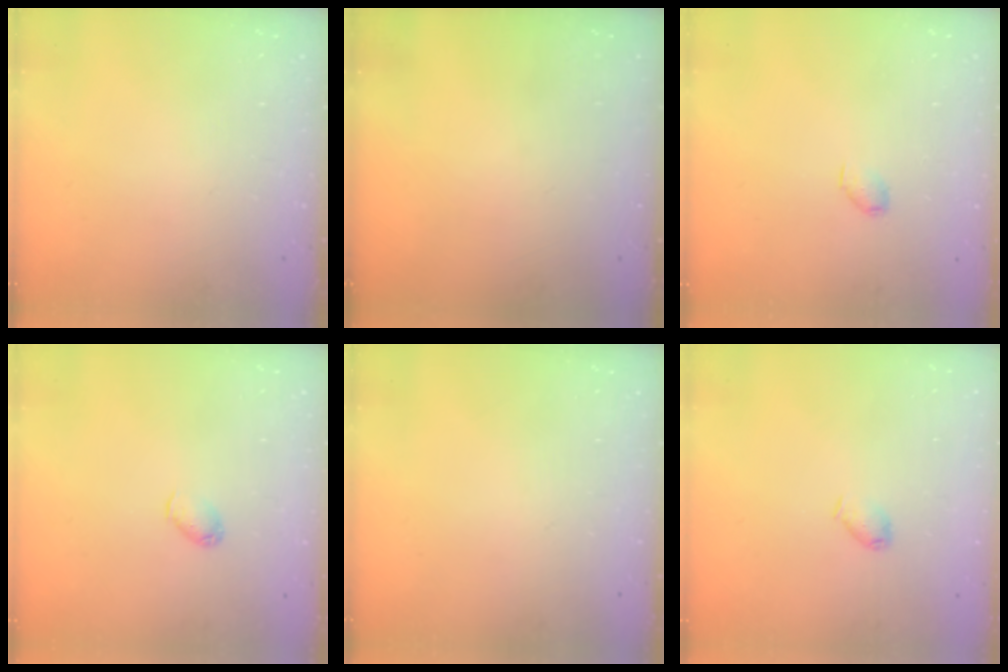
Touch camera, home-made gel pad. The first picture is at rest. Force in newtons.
{"total": 0.0}
{"total": 3.1, "press": 3.1, "slide": 0.5}
{"total": 3.7, "press": 3.7, "slide": 0.7}
{"total": 0.0}
{"total": 4.0, "press": 3.9, "slide": 0.8}